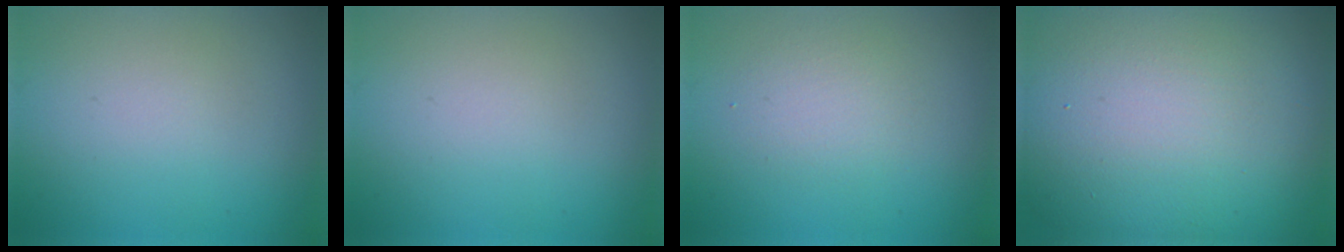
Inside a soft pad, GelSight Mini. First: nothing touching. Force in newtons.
{"total": 0.0}
{"total": 1.9, "press": 1.9, "slide": 0.1}
{"total": 20.3, "press": 20.3, "slide": 0.9}